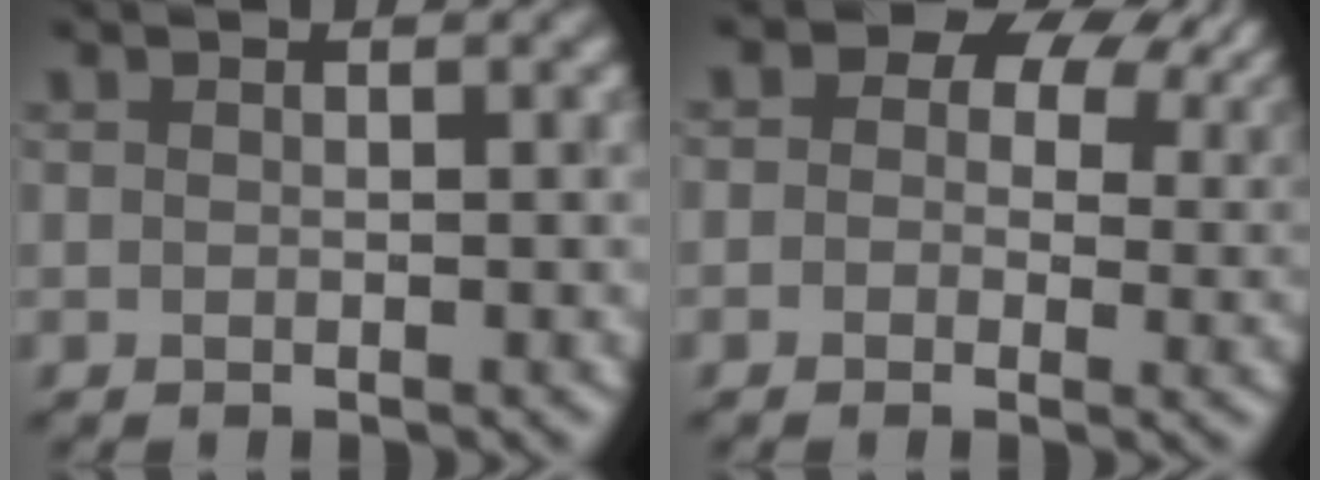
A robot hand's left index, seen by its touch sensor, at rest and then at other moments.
{"total": 7.8, "force": [3.4, 5.2, 4.8], "torque": [-0.053, 0.019, 0.026]}